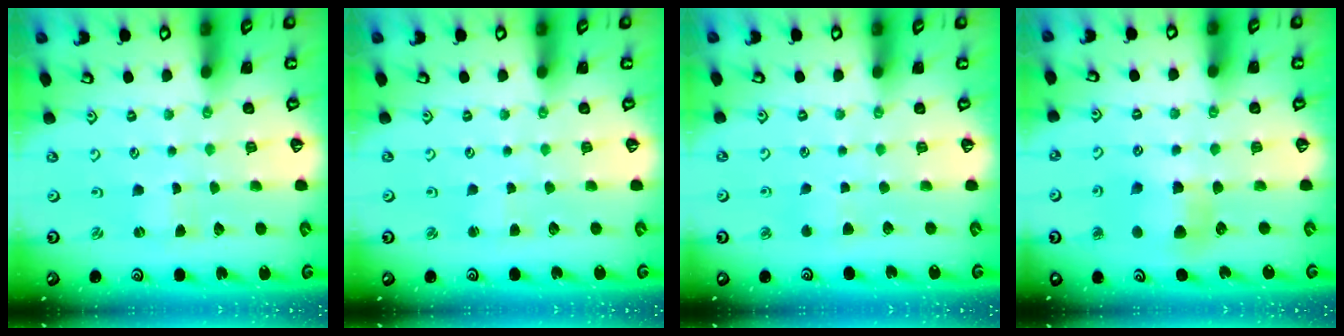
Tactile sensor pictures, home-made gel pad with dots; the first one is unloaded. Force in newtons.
{"total": 1.6, "press": 1.6, "slide": 0.3}
{"total": 2.9, "press": 2.8, "slide": 0.4}
{"total": 6.8, "press": 6.8, "slide": 0.6}